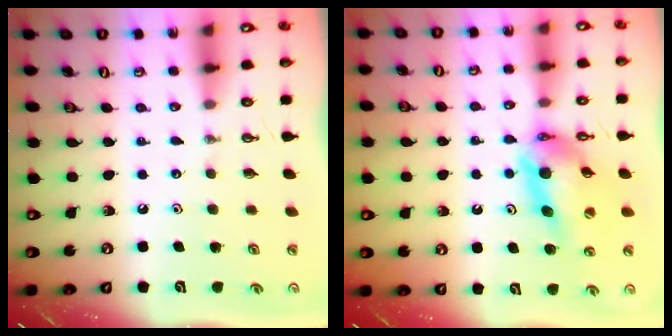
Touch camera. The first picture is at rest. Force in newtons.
{"total": 12.8, "press": 12.8, "slide": 1.2}